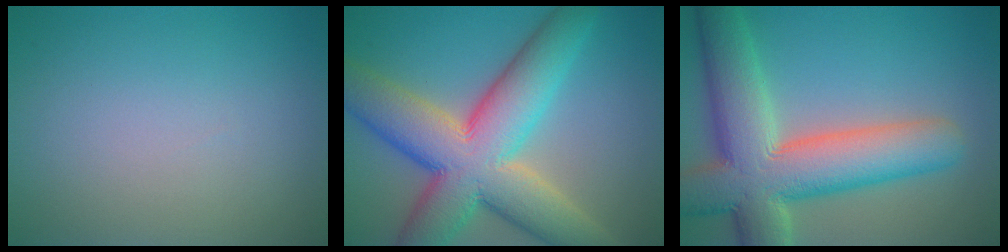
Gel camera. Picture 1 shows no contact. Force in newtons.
{"total": 12.7, "press": 12.6, "slide": 1.0}
{"total": 11.8, "press": 11.8, "slide": 1.0}